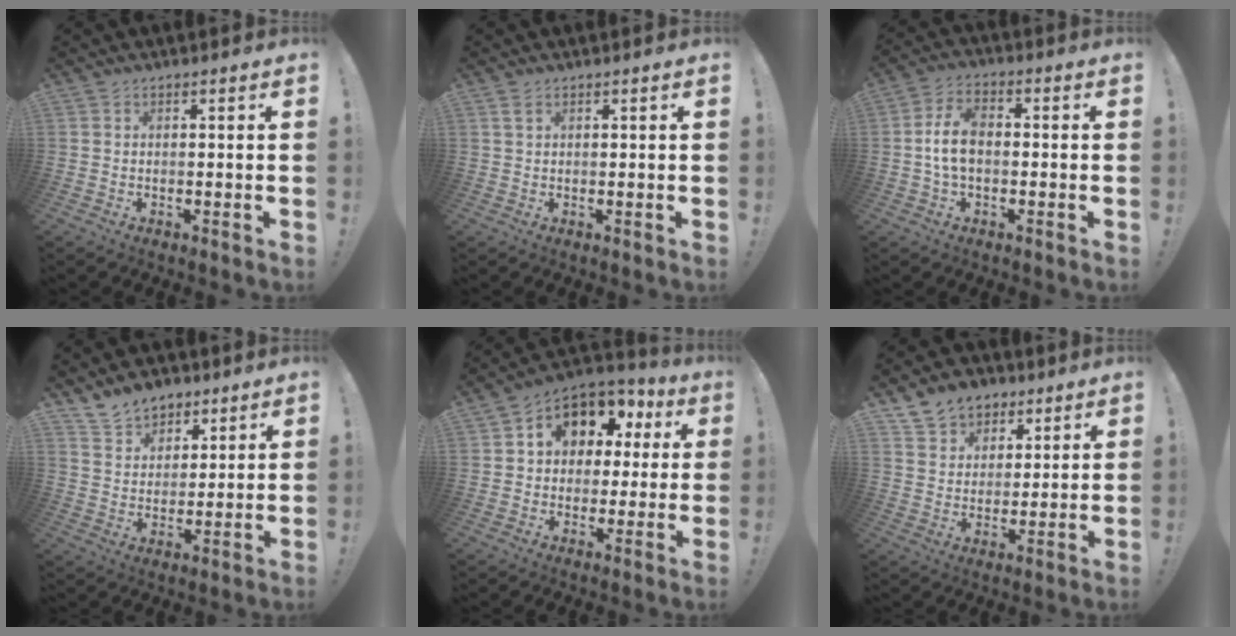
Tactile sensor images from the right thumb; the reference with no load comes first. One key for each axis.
{"total": 1.7, "fx": 0.9, "fy": 0.7, "fz": 1.3, "tx": -0.024, "ty": 0.001, "tz": 0.015}
{"total": 8.5, "fx": -0.6, "fy": 5.1, "fz": 6.8, "tx": -0.138, "ty": 0.007, "tz": -0.007}
{"total": 10.0, "fx": 7.6, "fy": 6.2, "fz": 1.9, "tx": -0.039, "ty": -0.051, "tz": 0.151}
{"total": 10.1, "fx": 4.2, "fy": 8.1, "fz": 4.5, "tx": -0.066, "ty": -0.031, "tz": 0.082}
{"total": 9.1, "fx": 5.5, "fy": 7.0, "fz": 1.5, "tx": -0.021, "ty": -0.037, "tz": 0.110}